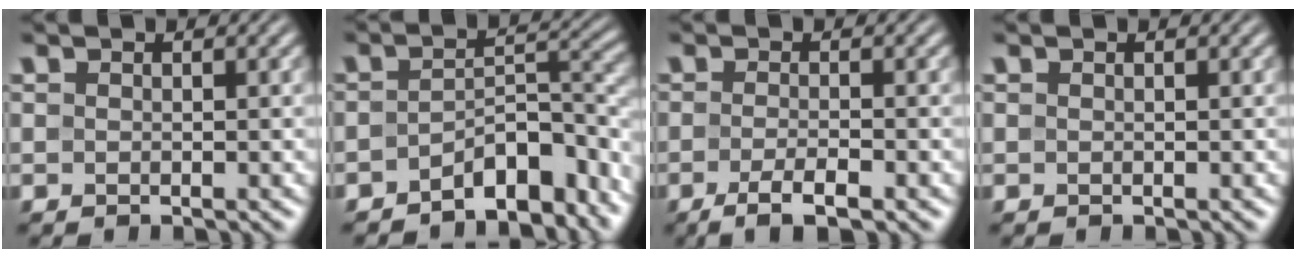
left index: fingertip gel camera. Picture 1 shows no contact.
{"total": 6.4, "force": [-4.3, 2.7, 3.9], "torque": [-0.041, 0.004, -0.073]}
{"total": 3.5, "force": [-1.8, 0.8, 2.9], "torque": [-0.054, -0.003, -0.035]}
{"total": 0.0}